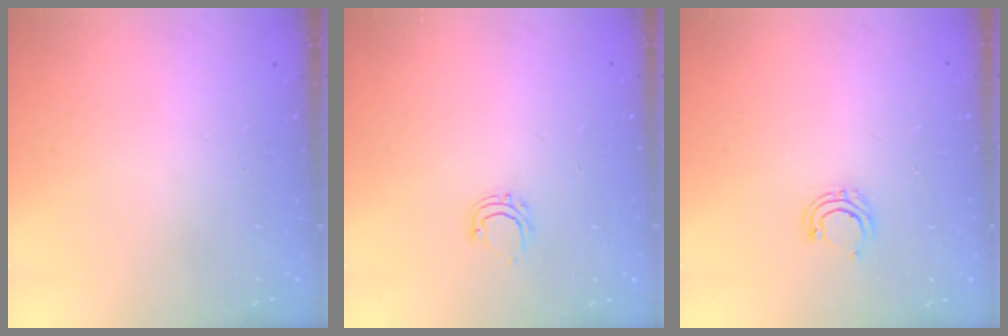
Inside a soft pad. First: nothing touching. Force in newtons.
{"total": 4.9, "press": 4.8, "slide": 0.4}
{"total": 4.7, "press": 4.7, "slide": 0.8}